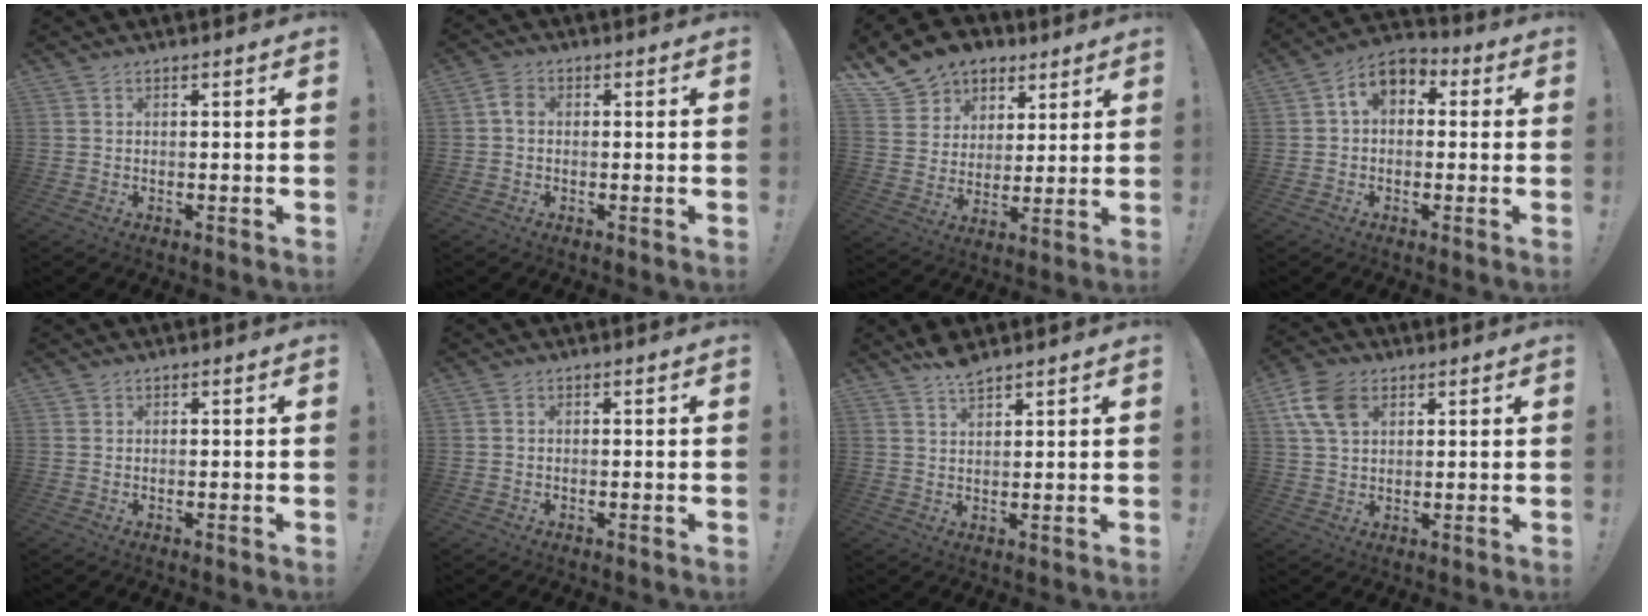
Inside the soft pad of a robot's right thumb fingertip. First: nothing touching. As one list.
[{"total": 3.0, "force": [0.1, 2.0, 2.2], "torque": [-0.035, 0.007, 0.000]}, {"total": 12.2, "force": [7.9, 8.9, 3.0], "torque": [-0.054, -0.058, 0.158]}, {"total": 7.2, "force": [1.5, 5.0, 5.0], "torque": [-0.084, 0.011, 0.033]}, {"total": 0.7, "force": [0.4, 0.5, 0.0], "torque": [-0.003, 0.001, 0.008]}, {"total": 0.0}, {"total": 4.8, "force": [4.1, 1.3, 2.3], "torque": [-0.036, -0.025, 0.072]}, {"total": 10.5, "force": [4.3, 7.0, 6.5], "torque": [-0.130, 0.001, 0.085]}]